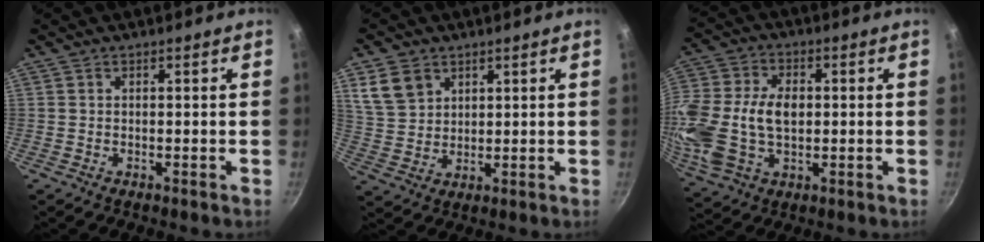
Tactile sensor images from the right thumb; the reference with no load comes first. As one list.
[{"total": 7.4, "force": [3.6, 5.6, 3.4], "torque": [-0.046, -0.008, 0.082]}, {"total": 19.1, "force": [0.1, 12.7, 14.3], "torque": [-0.302, 0.016, 0.003]}]